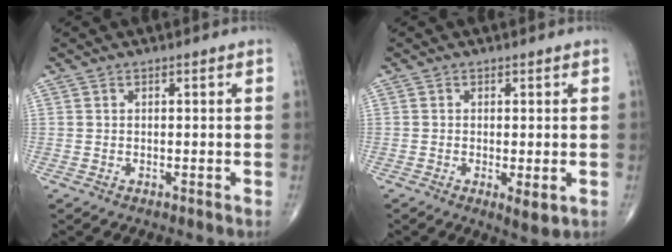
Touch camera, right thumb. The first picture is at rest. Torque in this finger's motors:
{"motor_torque": [-0.20, 0.24, -0.14, -0.08, -0.02]}